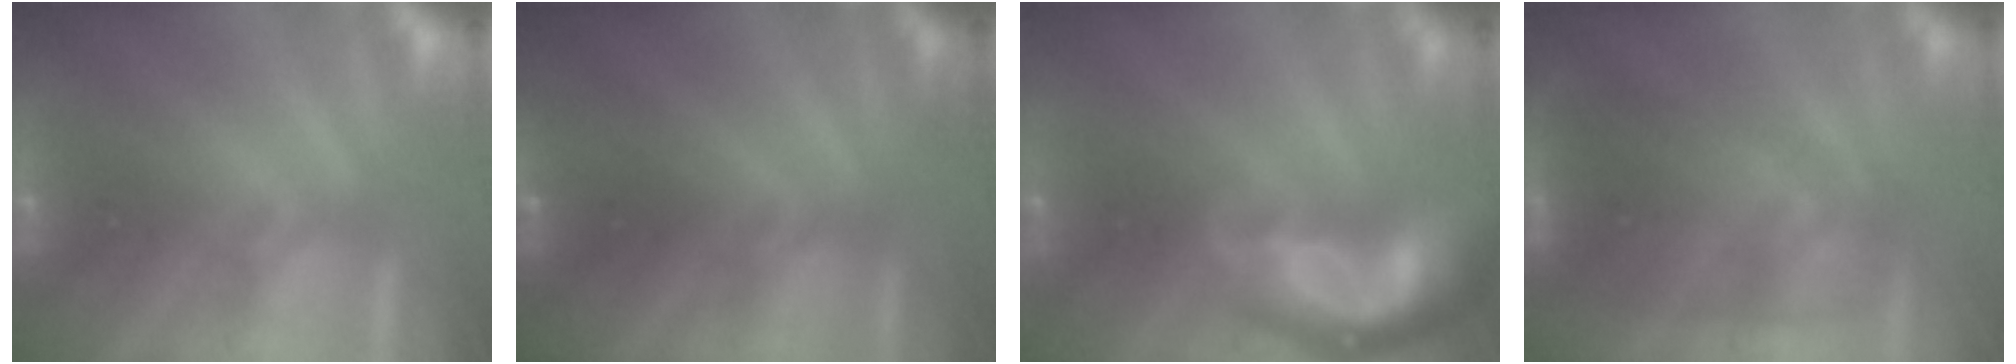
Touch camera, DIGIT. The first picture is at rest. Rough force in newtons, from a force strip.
{"total": 1.5}
{"total": 8.9}
{"total": 3.2}